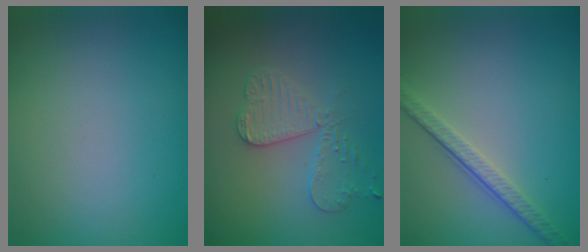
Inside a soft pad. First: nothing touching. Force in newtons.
{"total": 3.4, "press": 3.4, "slide": 0.6}
{"total": 3.5, "press": 2.6, "slide": 2.4}